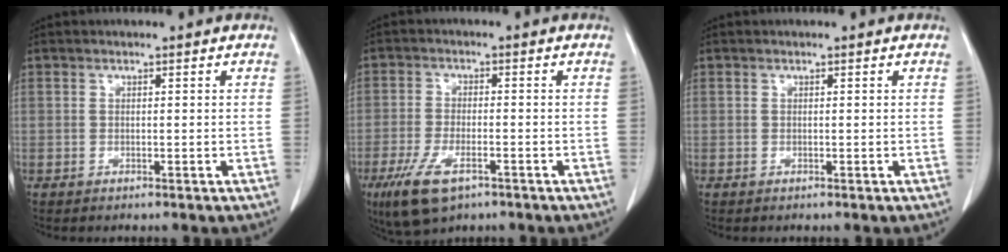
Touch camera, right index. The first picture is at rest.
{"total": 7.9, "force": [-4.5, 2.9, 5.8], "torque": [-0.117, -0.016, -0.075]}
{"total": 0.0}